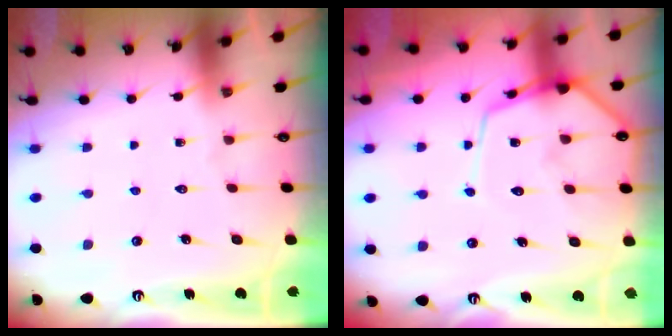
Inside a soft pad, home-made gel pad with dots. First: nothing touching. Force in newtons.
{"total": 11.6, "press": 11.5, "slide": 1.4}